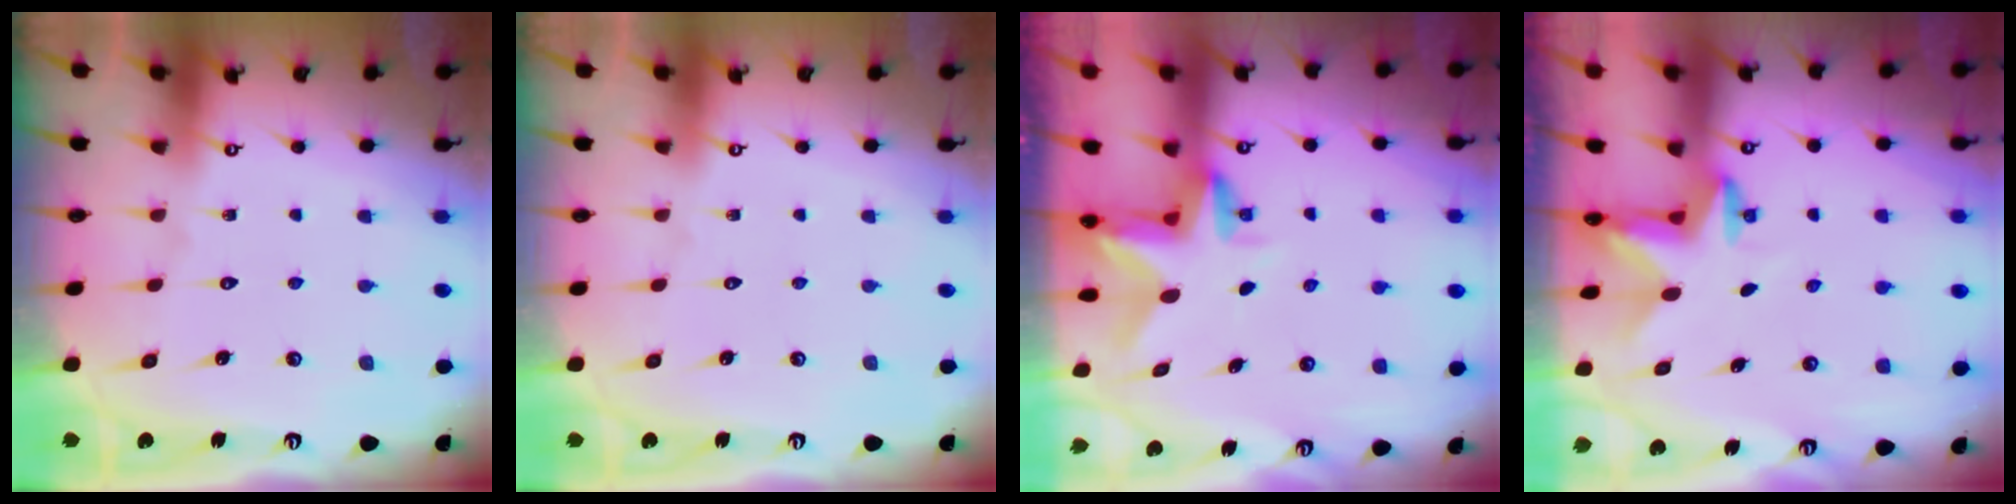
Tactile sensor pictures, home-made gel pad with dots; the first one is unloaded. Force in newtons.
{"total": 0.0}
{"total": 3.5, "press": 3.5, "slide": 0.2}
{"total": 2.5, "press": 2.5, "slide": 0.4}